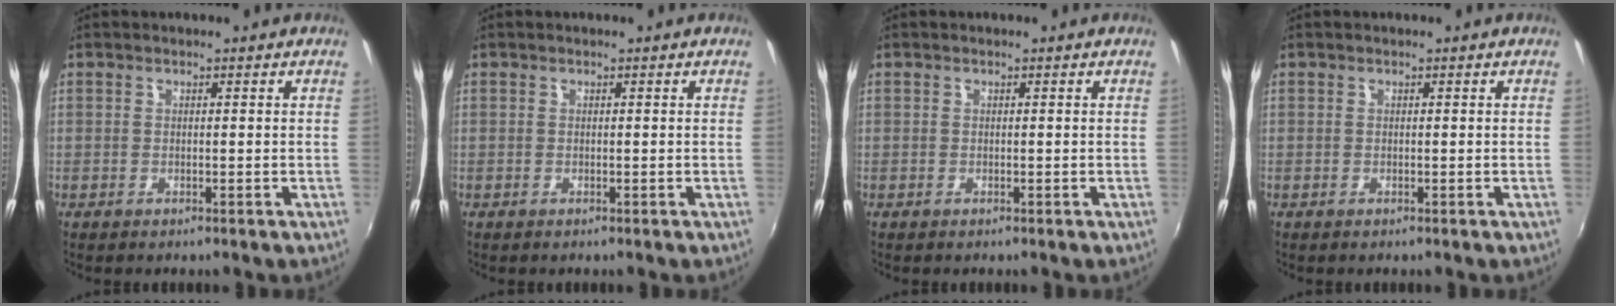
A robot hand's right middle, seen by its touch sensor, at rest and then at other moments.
{"total": 0.0}
{"total": 0.0}
{"total": 0.0}